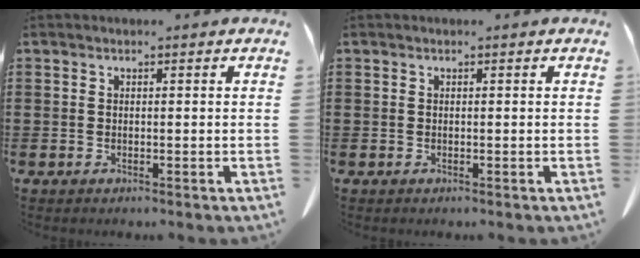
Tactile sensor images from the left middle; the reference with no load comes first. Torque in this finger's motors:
{"motor_torque": [-1.14, -1.00, 0.02, -0.01]}